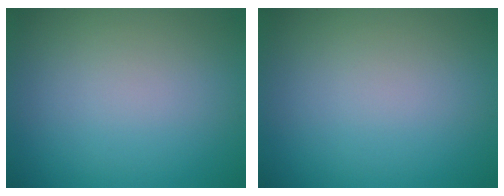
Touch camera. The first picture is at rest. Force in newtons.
{"total": 0.0}